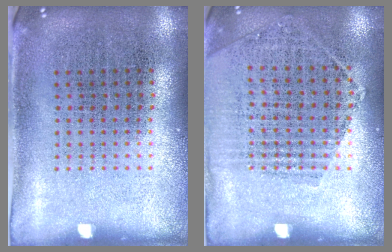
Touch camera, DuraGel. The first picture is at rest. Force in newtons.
{"total": 1.1, "press": 1.1, "slide": 0.4}